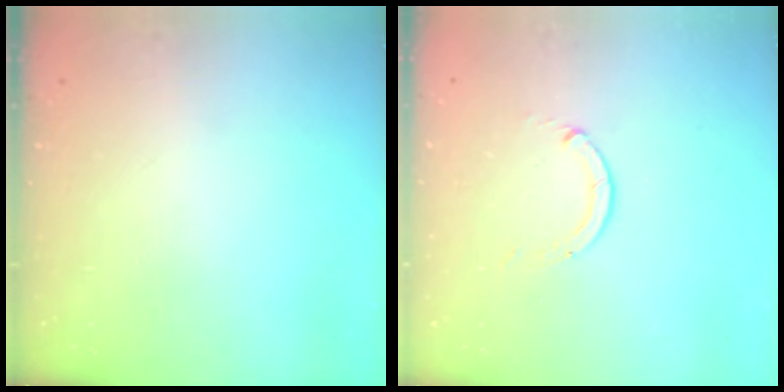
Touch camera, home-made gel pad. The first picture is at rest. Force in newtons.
{"total": 0.0}